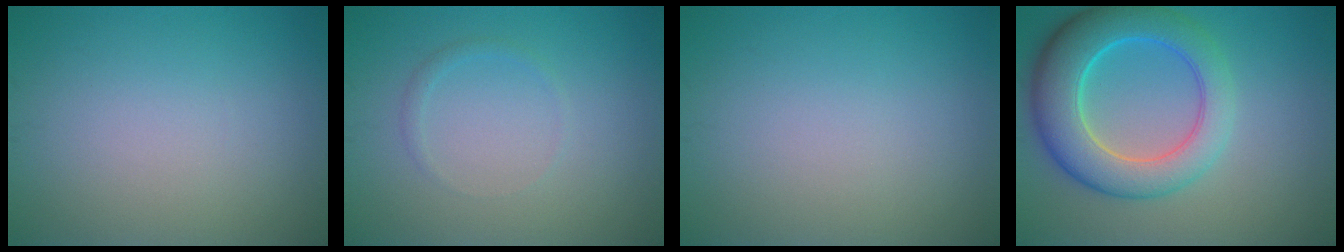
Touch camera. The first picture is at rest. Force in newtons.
{"total": 0.8, "press": 0.8, "slide": 0.1}
{"total": 0.0}
{"total": 8.2, "press": 8.2, "slide": 0.6}